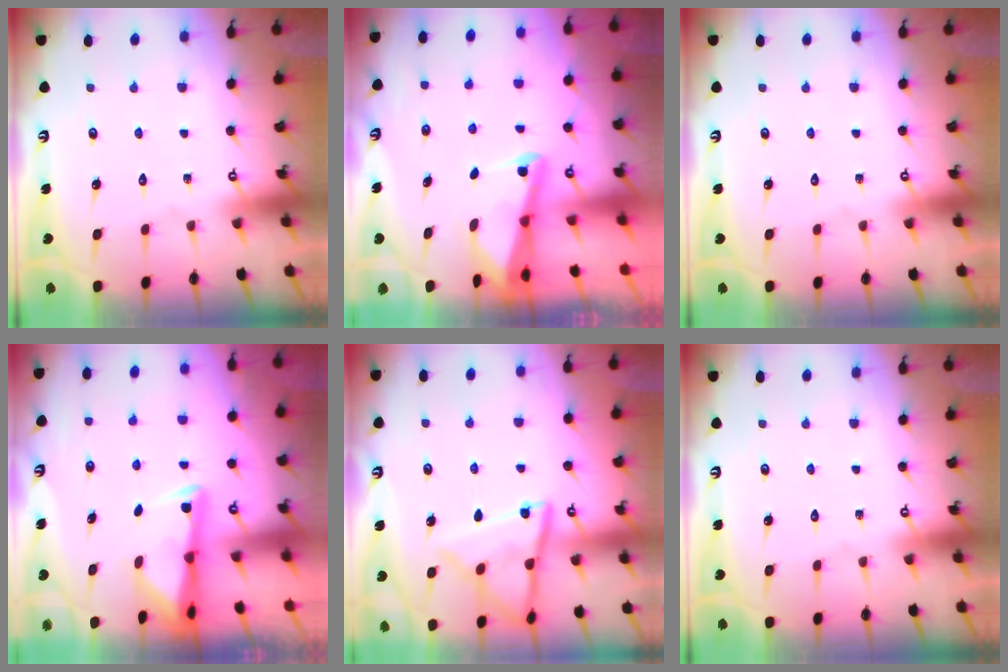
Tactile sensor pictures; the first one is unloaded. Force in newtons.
{"total": 2.5, "press": 2.5, "slide": 0.6}
{"total": 0.0}
{"total": 2.9, "press": 2.9, "slide": 0.6}
{"total": 13.2, "press": 13.1, "slide": 1.2}
{"total": 0.0}